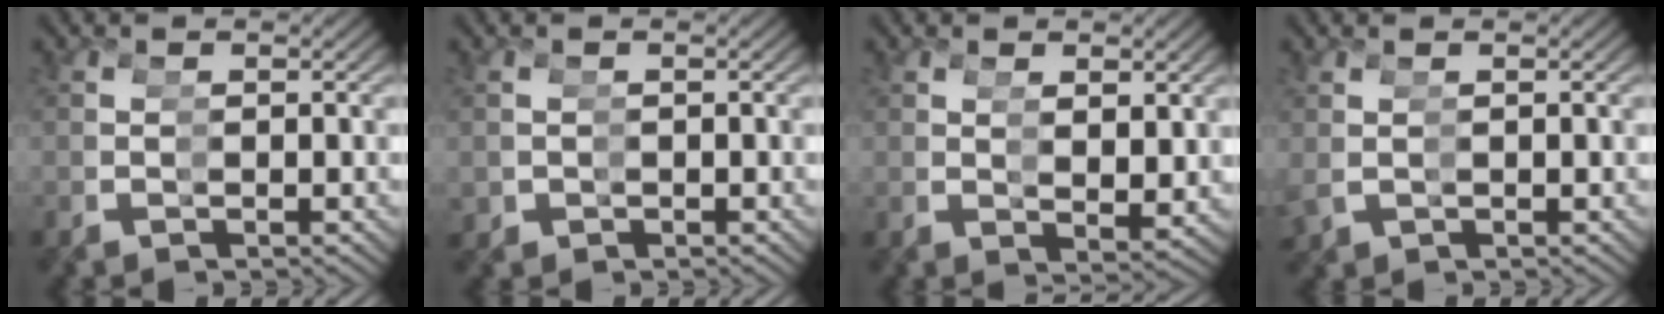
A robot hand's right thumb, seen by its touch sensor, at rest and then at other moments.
{"total": 2.3, "force": [-0.3, 2.2, 0.0], "torque": [-0.012, -0.018, 0.008]}
{"total": 2.0, "force": [1.5, -1.3, 0.2], "torque": [0.019, 0.027, 0.014]}
{"total": 1.4, "force": [0.2, 1.3, 0.3], "torque": [-0.007, -0.005, 0.011]}